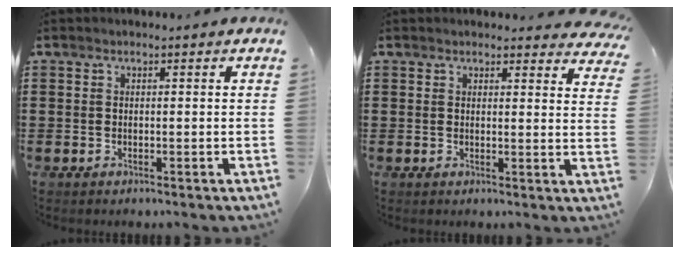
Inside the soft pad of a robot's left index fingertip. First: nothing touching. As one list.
[{"total": 2.4, "force": [2.3, 0.3, 0.4], "torque": [-0.006, -0.009, 0.043]}]